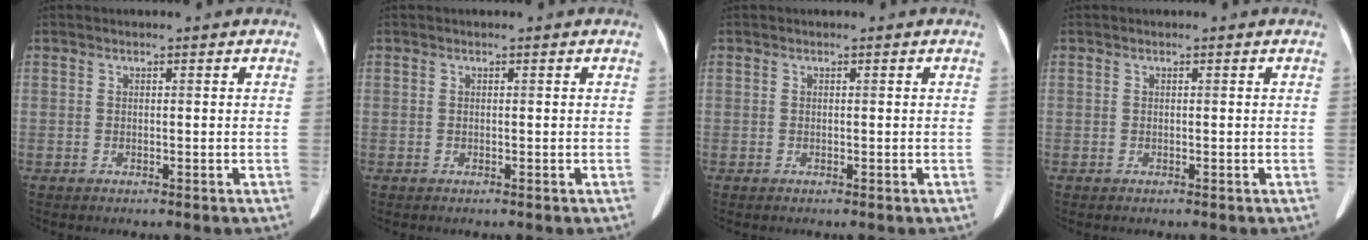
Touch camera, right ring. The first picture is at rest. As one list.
[{"total": 0.0}, {"total": 0.0}, {"total": 0.0}]